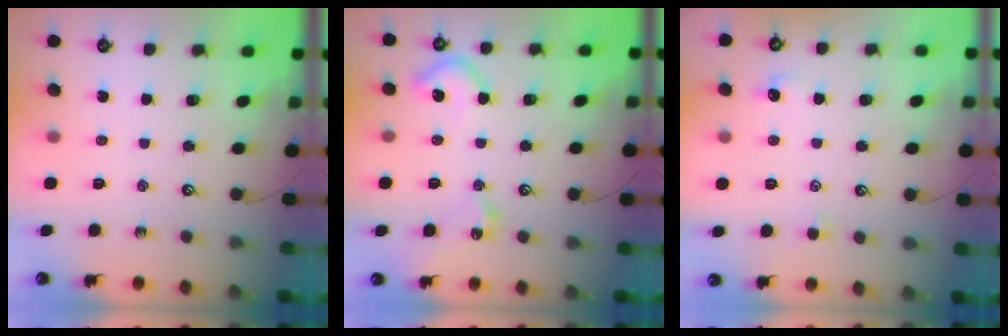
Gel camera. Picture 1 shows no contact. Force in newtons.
{"total": 9.4, "press": 9.3, "slide": 0.8}
{"total": 0.8, "press": 0.3, "slide": 0.7}